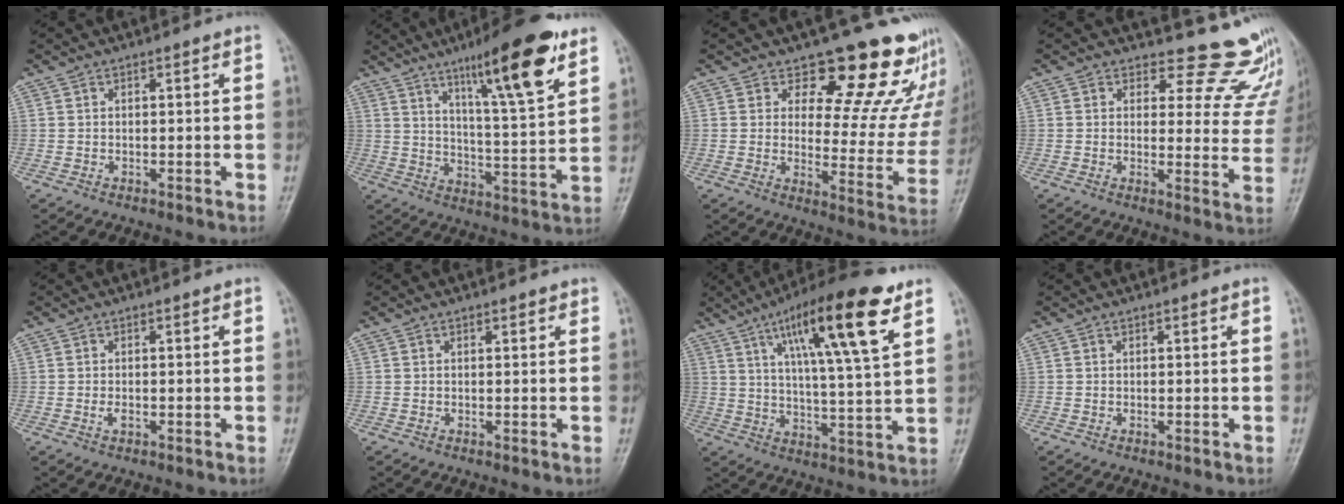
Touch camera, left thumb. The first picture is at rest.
{"total": 17.0, "force": [10.1, 2.7, 13.4], "torque": [-0.195, -0.053, 0.163]}
{"total": 17.8, "force": [15.2, 7.2, 5.9], "torque": [-0.005, -0.126, 0.172]}
{"total": 12.1, "force": [11.4, 4.0, 0.8], "torque": [0.039, -0.116, 0.106]}
{"total": 1.2, "force": [-0.1, 0.7, 1.0], "torque": [-0.016, -0.001, 0.000]}
{"total": 0.7, "force": [0.6, 0.3, 0.2], "torque": [-0.005, -0.005, 0.006]}
{"total": 18.6, "force": [9.4, 3.3, 15.8], "torque": [-0.245, -0.029, 0.151]}
{"total": 0.0}